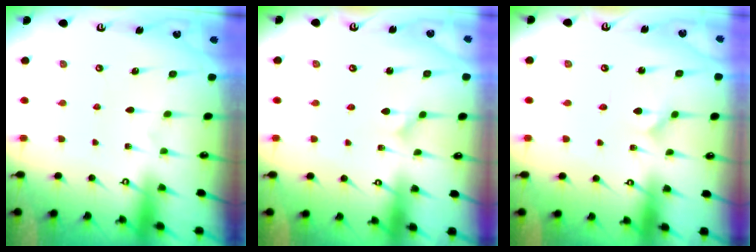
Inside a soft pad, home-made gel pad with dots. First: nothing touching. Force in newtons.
{"total": 1.0, "press": 1.0, "slide": 0.2}
{"total": 1.2, "press": 1.2, "slide": 0.0}